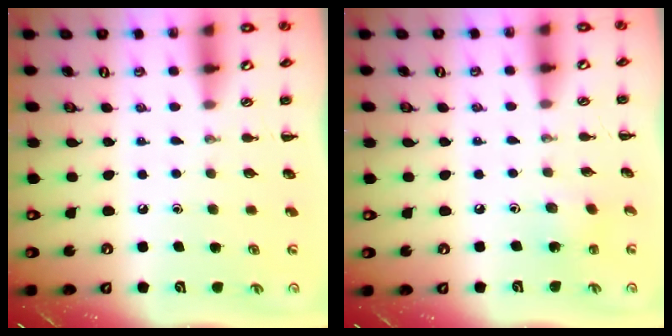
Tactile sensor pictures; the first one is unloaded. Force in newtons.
{"total": 2.0, "press": 1.9, "slide": 0.5}